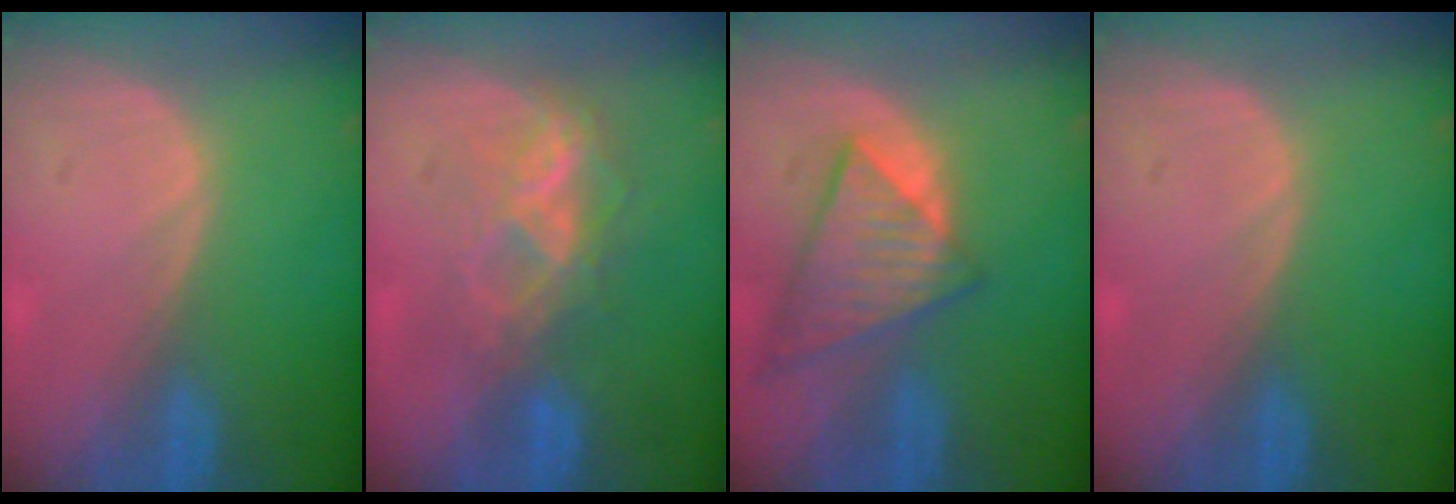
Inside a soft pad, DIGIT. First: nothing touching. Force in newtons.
{"total": 6.3, "press": 5.8, "slide": 2.6}
{"total": 8.8, "press": 7.6, "slide": 4.3}
{"total": 0.0}